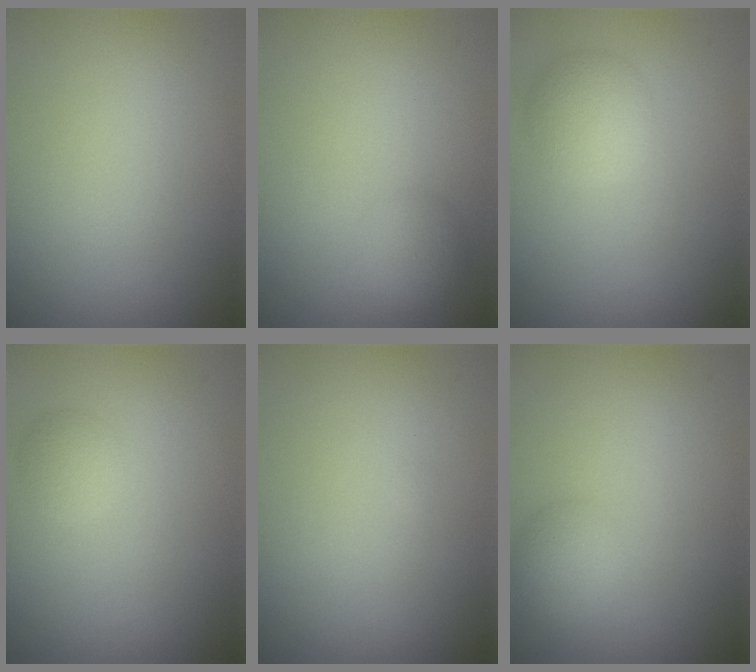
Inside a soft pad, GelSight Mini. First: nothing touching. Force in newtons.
{"total": 1.9, "press": 1.9, "slide": 0.1}
{"total": 3.0, "press": 3.0, "slide": 0.1}
{"total": 1.6, "press": 1.6, "slide": 0.0}
{"total": 0.0}
{"total": 2.1, "press": 2.1, "slide": 0.1}